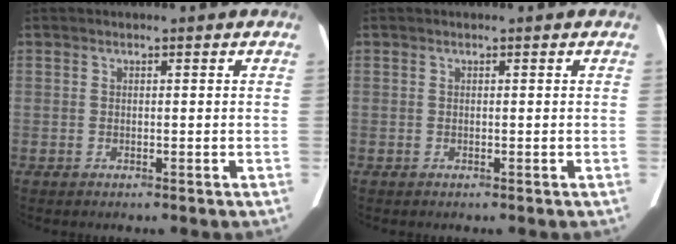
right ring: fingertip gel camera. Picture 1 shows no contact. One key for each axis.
{"total": 0.0}